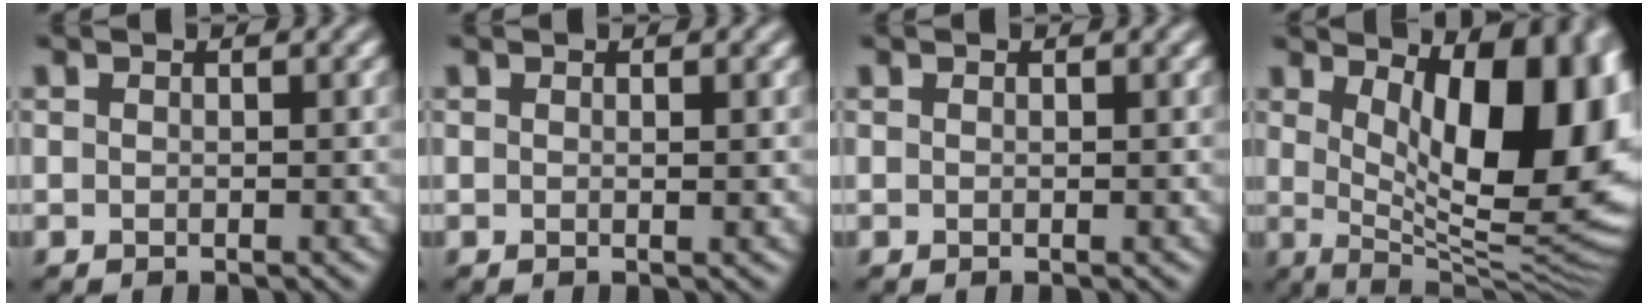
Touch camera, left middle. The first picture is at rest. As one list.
[{"total": 1.0, "force": [0.2, 0.2, 1.0], "torque": [-0.009, 0.002, 0.000]}, {"total": 0.0}, {"total": 15.0, "force": [3.4, 5.9, 13.3], "torque": [-0.146, 0.002, 0.050]}]